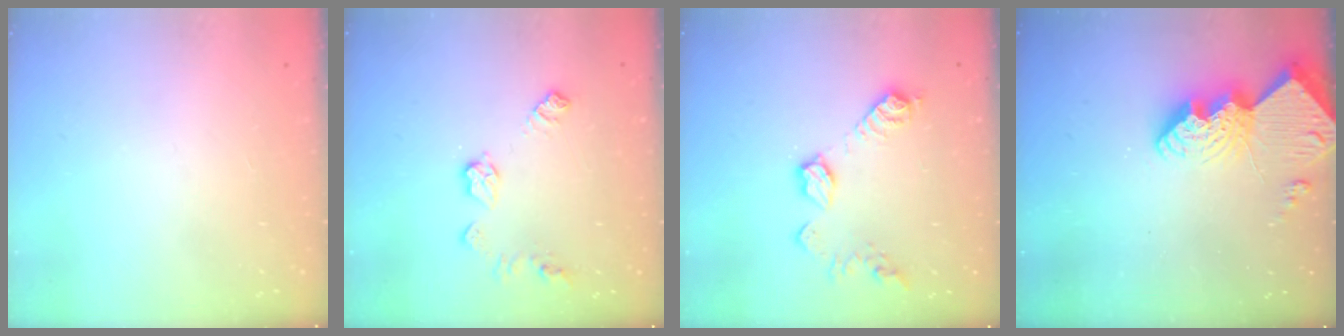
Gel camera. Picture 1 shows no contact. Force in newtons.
{"total": 8.7, "press": 8.7, "slide": 0.2}
{"total": 11.3, "press": 11.2, "slide": 0.8}
{"total": 13.1, "press": 13.0, "slide": 0.8}